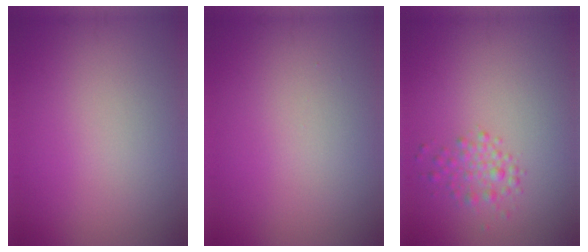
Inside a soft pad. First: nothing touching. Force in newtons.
{"total": 0.0}
{"total": 1.9, "press": 1.9, "slide": 0.1}